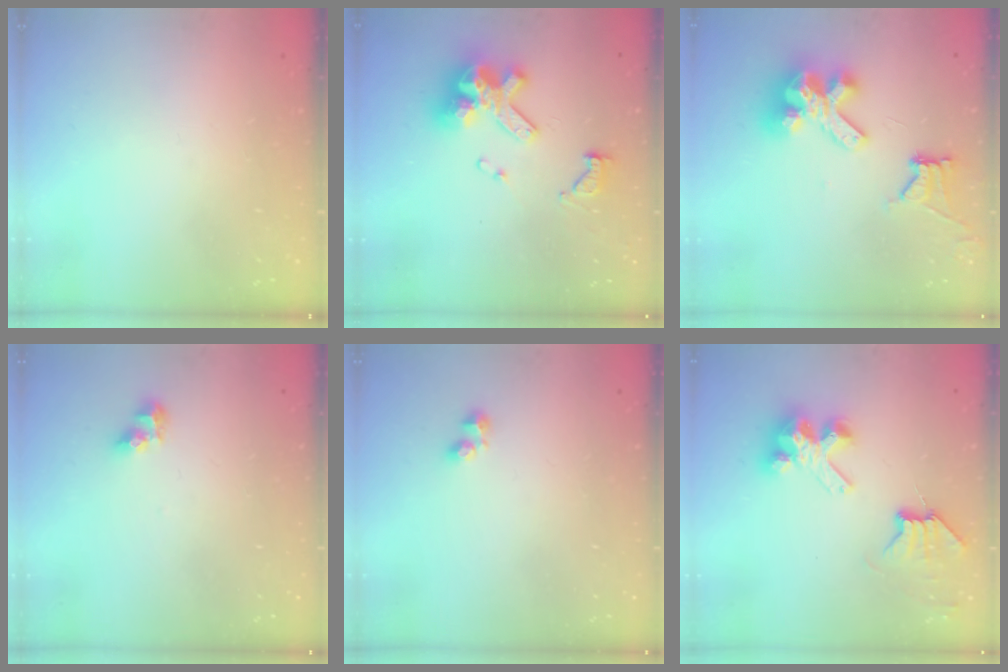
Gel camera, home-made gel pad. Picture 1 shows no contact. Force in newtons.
{"total": 12.9, "press": 12.8, "slide": 1.4}
{"total": 14.3, "press": 14.2, "slide": 1.7}
{"total": 6.1, "press": 6.1, "slide": 0.3}
{"total": 1.9, "press": 1.8, "slide": 0.5}
{"total": 7.4, "press": 7.4, "slide": 0.2}